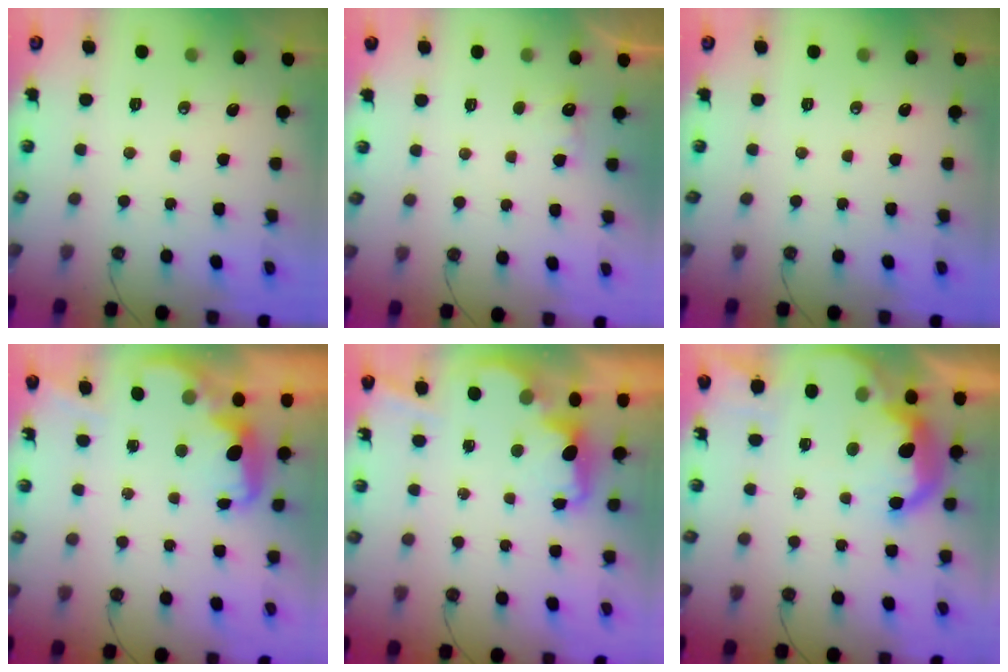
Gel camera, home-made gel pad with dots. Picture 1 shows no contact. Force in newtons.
{"total": 2.8, "press": 2.7, "slide": 0.9}
{"total": 0.0}
{"total": 2.6, "press": 2.4, "slide": 0.8}
{"total": 3.6, "press": 3.5, "slide": 0.8}
{"total": 10.4, "press": 10.3, "slide": 0.8}